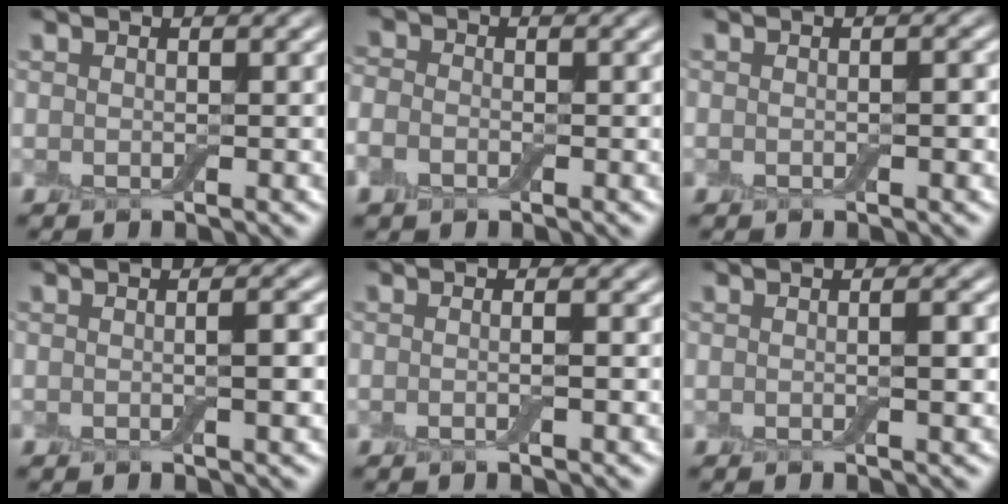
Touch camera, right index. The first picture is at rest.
{"total": 2.3, "force": [-0.9, 1.7, 1.1], "torque": [-0.027, -0.001, -0.030]}
{"total": 1.2, "force": [-0.3, 0.5, 1.0], "torque": [-0.016, 0.003, -0.005]}
{"total": 1.9, "force": [-0.2, 0.3, 1.9], "torque": [-0.030, 0.000, -0.004]}
{"total": 1.5, "force": [-0.2, 0.4, 1.4], "torque": [-0.013, -0.006, -0.012]}
{"total": 1.4, "force": [-0.1, 0.2, 1.4], "torque": [-0.022, 0.000, -0.002]}